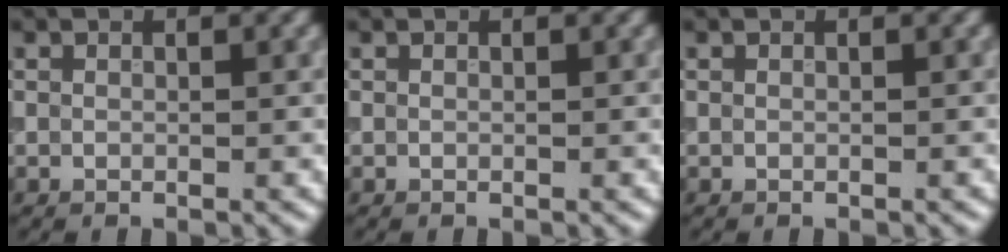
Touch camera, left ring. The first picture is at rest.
{"total": 0.0}
{"total": 0.0}